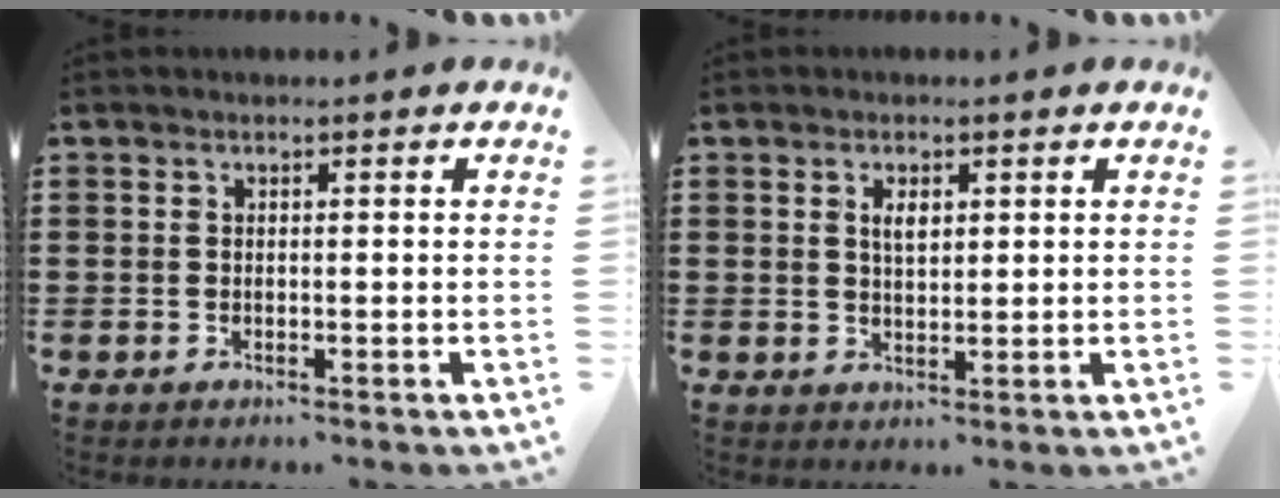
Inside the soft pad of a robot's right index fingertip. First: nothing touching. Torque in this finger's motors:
{"motor_torque": [0.03, -0.03, 0.18, 0.07]}